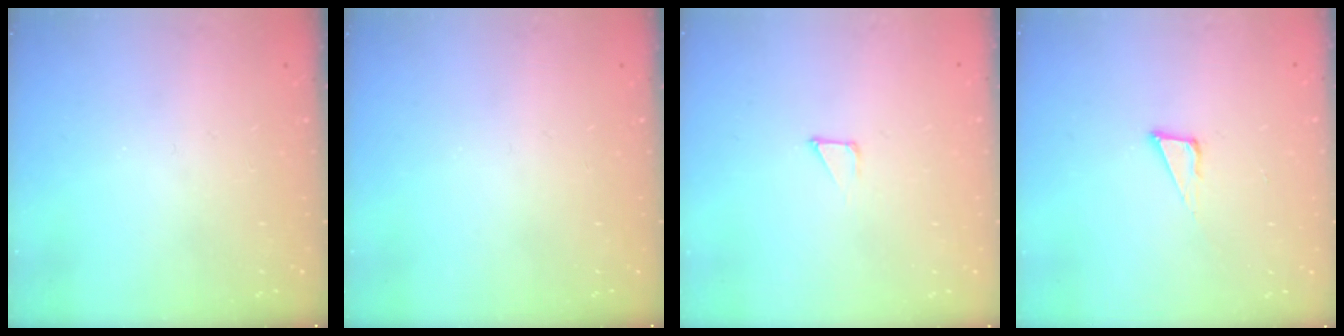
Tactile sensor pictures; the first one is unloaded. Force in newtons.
{"total": 0.0}
{"total": 1.2, "press": 1.2, "slide": 0.0}
{"total": 5.1, "press": 5.0, "slide": 0.9}